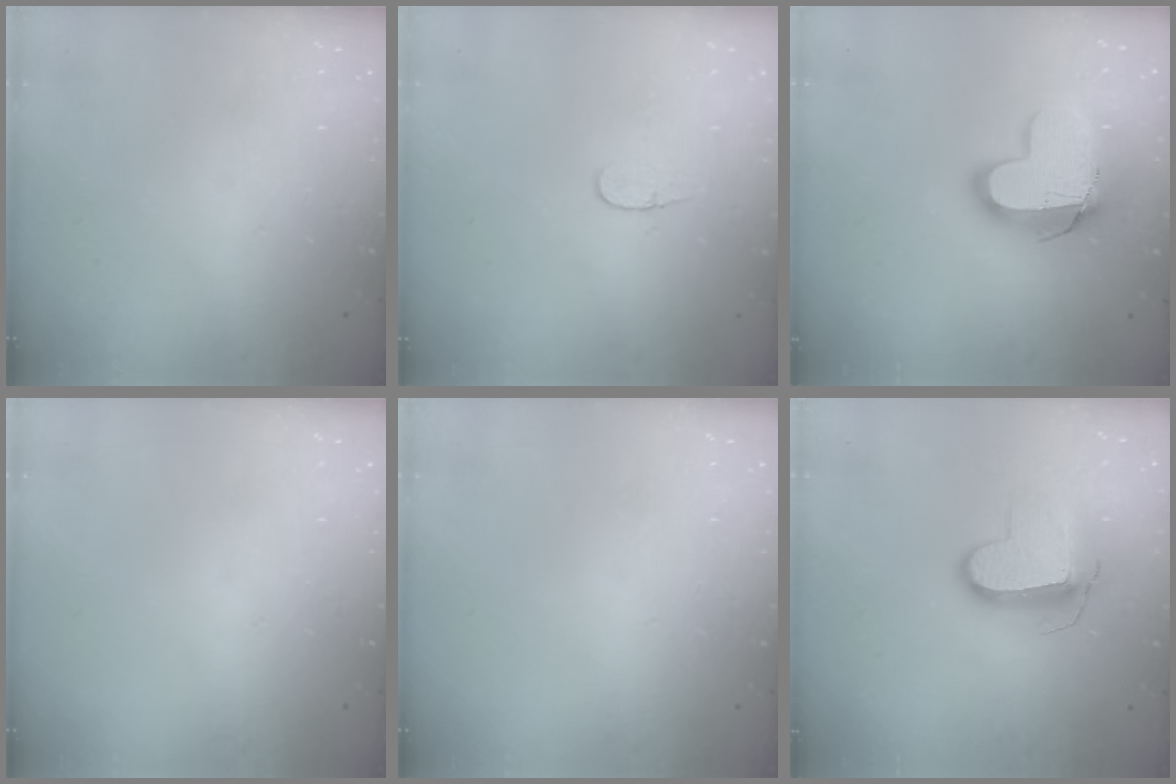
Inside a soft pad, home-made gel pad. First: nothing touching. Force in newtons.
{"total": 3.7, "press": 3.6, "slide": 0.4}
{"total": 15.0, "press": 14.9, "slide": 1.3}
{"total": 0.0}
{"total": 0.0}
{"total": 11.1, "press": 11.1, "slide": 0.4}